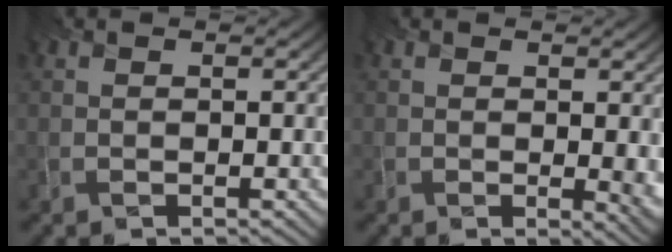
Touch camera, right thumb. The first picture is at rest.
{"total": 3.4, "force": [0.5, 1.7, 2.9], "torque": [-0.048, -0.010, 0.016]}